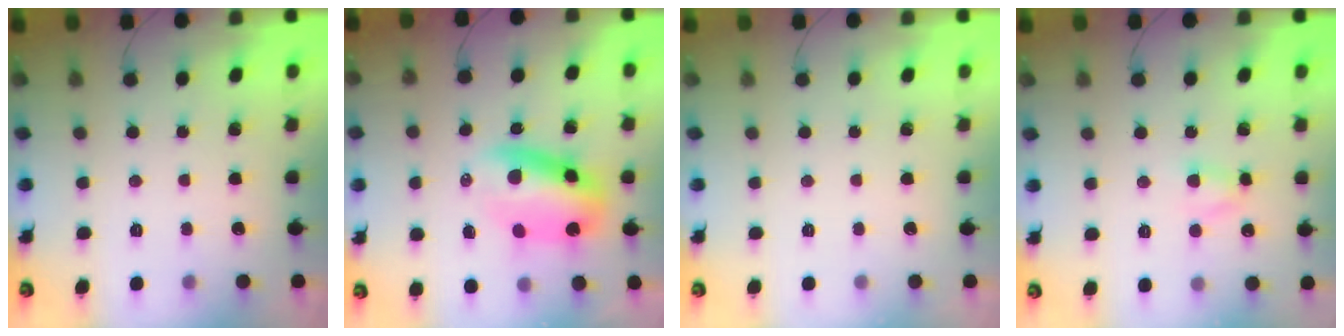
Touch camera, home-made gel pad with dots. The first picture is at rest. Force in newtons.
{"total": 9.9, "press": 9.6, "slide": 2.3}
{"total": 0.0}
{"total": 3.0, "press": 2.8, "slide": 0.9}